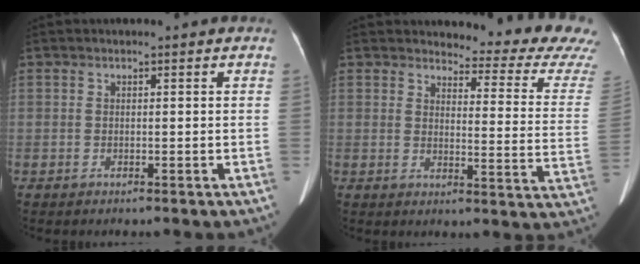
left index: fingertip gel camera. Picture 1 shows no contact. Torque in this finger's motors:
{"motor_torque": [-0.07, -0.11, -0.11, -0.01]}